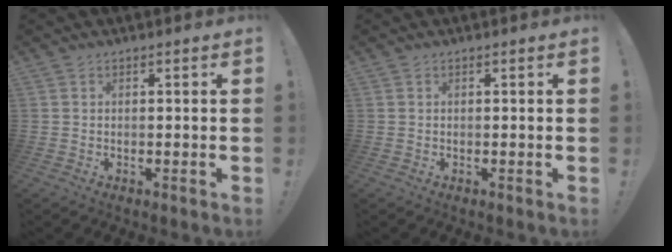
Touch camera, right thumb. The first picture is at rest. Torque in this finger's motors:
{"motor_torque": [0.00, 0.00, 0.00, 0.00, 0.08]}